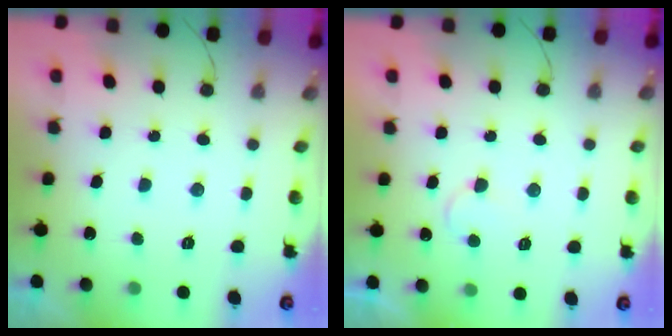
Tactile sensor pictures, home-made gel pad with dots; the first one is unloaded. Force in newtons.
{"total": 4.5, "press": 4.5, "slide": 0.5}